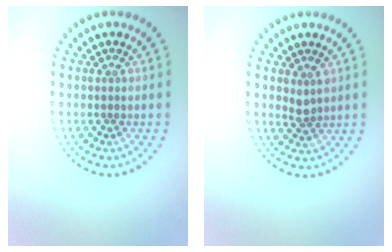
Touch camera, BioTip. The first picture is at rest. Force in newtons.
{"total": 1.2, "press": 1.0, "slide": 0.7}